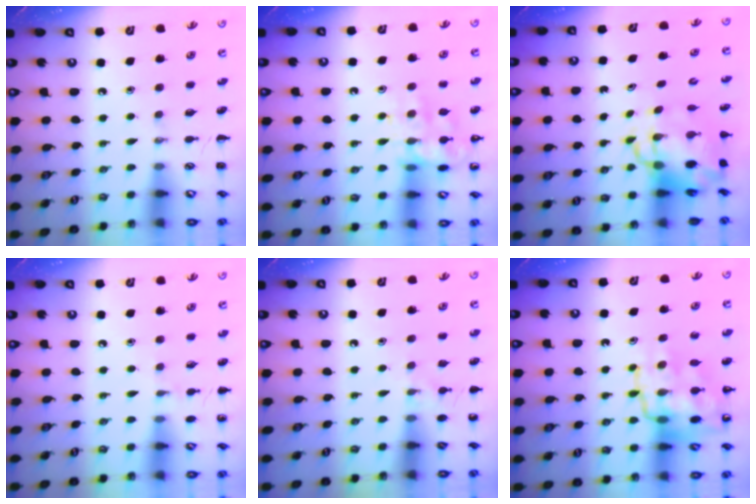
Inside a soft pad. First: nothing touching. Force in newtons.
{"total": 13.6, "press": 13.5, "slide": 1.1}
{"total": 7.7, "press": 7.4, "slide": 2.0}
{"total": 4.8, "press": 4.5, "slide": 1.5}
{"total": 5.6, "press": 5.4, "slide": 1.6}
{"total": 15.6, "press": 15.5, "slide": 2.2}